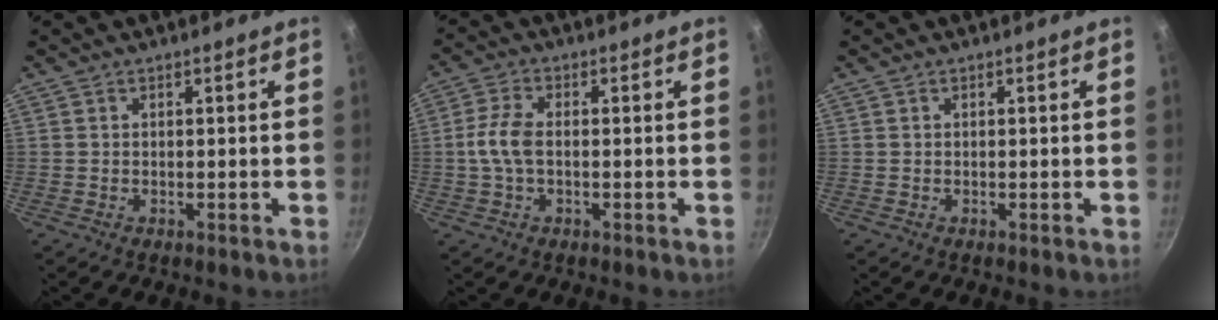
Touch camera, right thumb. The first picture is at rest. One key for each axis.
{"total": 5.7, "fx": -0.4, "fy": 3.1, "fz": 4.8, "tx": -0.105, "ty": 0.016, "tz": -0.013}
{"total": 0.0}